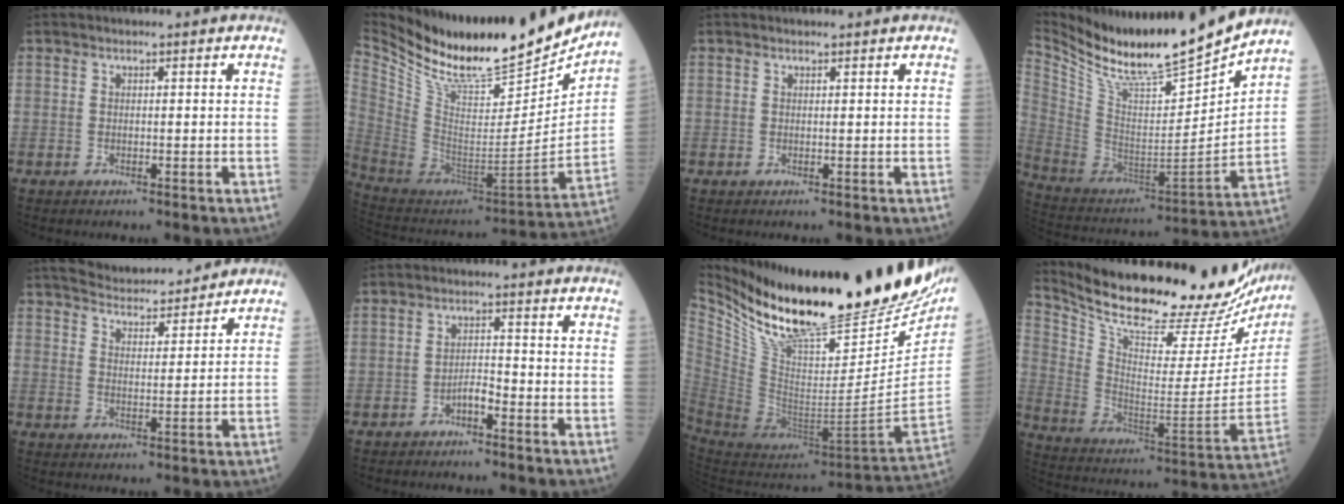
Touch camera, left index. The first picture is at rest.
{"total": 25.5, "force": [22.1, 5.2, 11.6], "torque": [-0.219, -0.050, 0.362]}
{"total": 0.0}
{"total": 19.2, "force": [17.3, 0.4, 8.2], "torque": [-0.168, -0.049, 0.307]}
{"total": 10.8, "force": [10.1, 2.0, 3.3], "torque": [-0.053, 0.010, 0.154]}
{"total": 2.6, "force": [-2.1, 0.5, 1.4], "torque": [-0.024, -0.001, -0.039]}
{"total": 33.2, "force": [25.6, 7.6, 19.7], "torque": [-0.335, -0.077, 0.392]}
{"total": 31.2, "force": [26.5, 7.2, 14.7], "torque": [-0.257, -0.063, 0.367]}